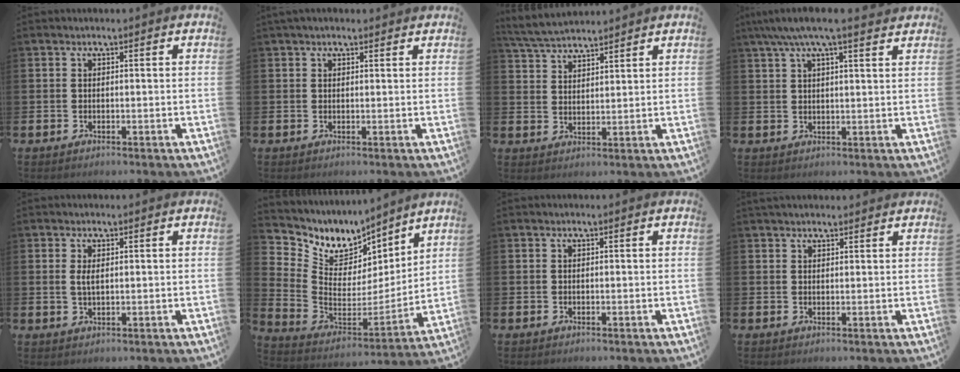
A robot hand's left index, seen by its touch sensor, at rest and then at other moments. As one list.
[{"total": 1.4, "force": [1.2, 0.5, 0.5], "torque": [0.003, 0.002, 0.017]}, {"total": 4.7, "force": [4.6, 0.6, 0.8], "torque": [-0.030, -0.020, 0.083]}, {"total": 5.4, "force": [4.5, 0.7, 2.9], "torque": [-0.062, -0.009, 0.079]}, {"total": 1.6, "force": [0.7, 0.6, 1.3], "torque": [-0.020, -0.001, 0.009]}, {"total": 8.9, "force": [7.0, 5.1, 1.9], "torque": [-0.079, -0.049, 0.129]}, {"total": 0.0}, {"total": 1.9, "force": [1.8, 0.5, 0.3], "torque": [0.006, -0.005, 0.030]}]